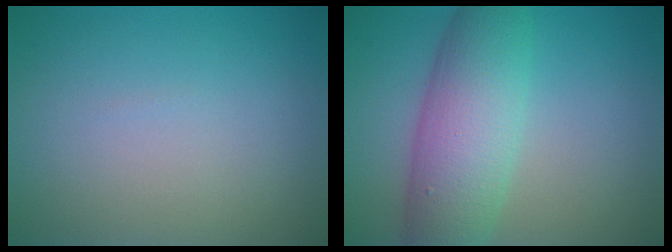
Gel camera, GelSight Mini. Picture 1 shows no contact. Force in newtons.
{"total": 7.5, "press": 7.5, "slide": 0.2}